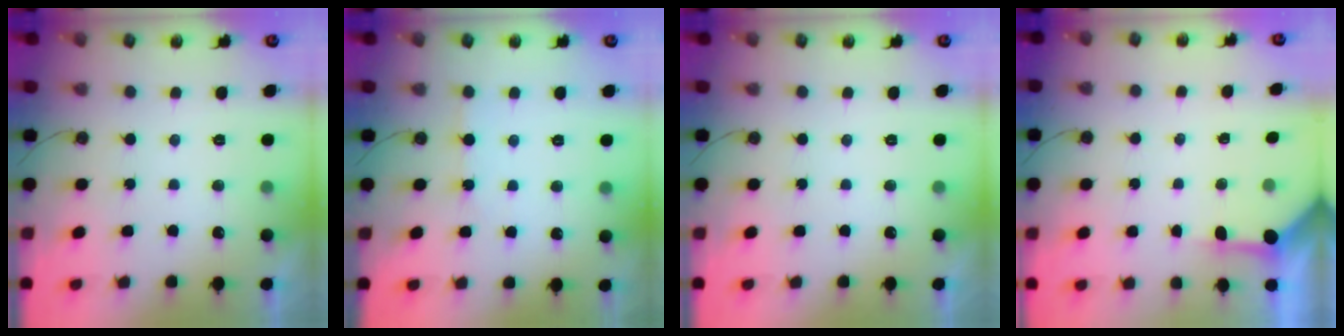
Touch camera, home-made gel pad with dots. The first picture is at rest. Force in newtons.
{"total": 4.1, "press": 4.0, "slide": 0.6}
{"total": 0.0}
{"total": 3.2, "press": 3.2, "slide": 0.4}